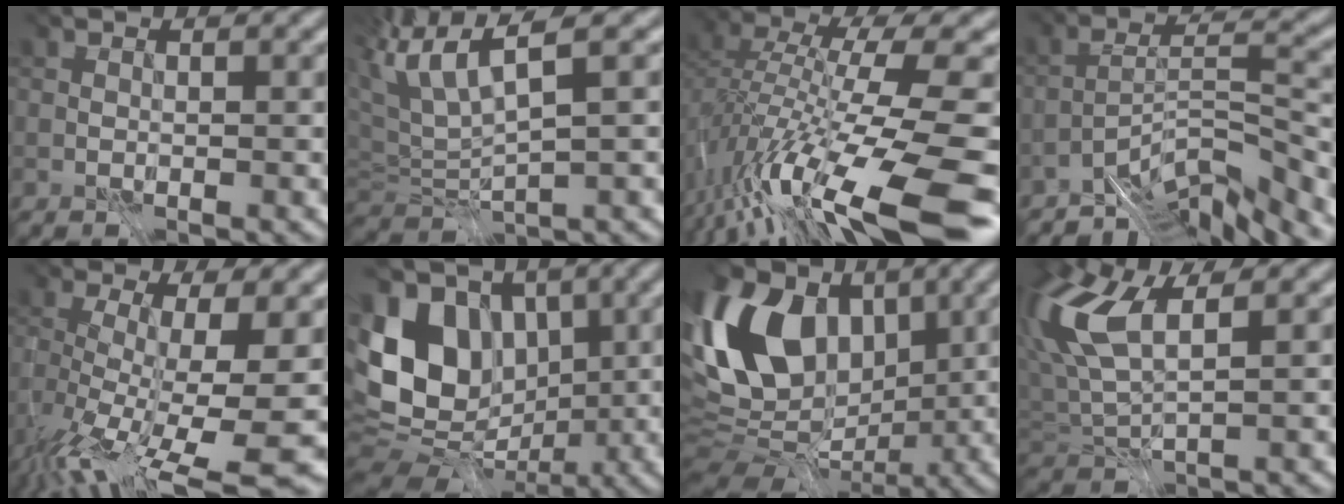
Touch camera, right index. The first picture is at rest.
{"total": 4.0, "force": [0.7, -0.1, 3.9], "torque": [-0.099, 0.000, 0.038]}
{"total": 14.1, "force": [-7.8, 2.2, 11.5], "torque": [-0.215, -0.017, -0.108]}
{"total": 8.8, "force": [-8.4, -0.8, 2.5], "torque": [-0.041, -0.015, -0.125]}
{"total": 13.3, "force": [-4.9, 3.9, 11.8], "torque": [-0.214, -0.038, -0.029]}
{"total": 8.7, "force": [-0.3, 6.8, 5.3], "torque": [-0.111, -0.014, 0.007]}
{"total": 11.6, "force": [1.0, 8.2, 8.3], "torque": [-0.161, 0.010, 0.029]}
{"total": 7.6, "force": [1.6, 3.1, 6.7], "torque": [-0.182, 0.007, 0.050]}